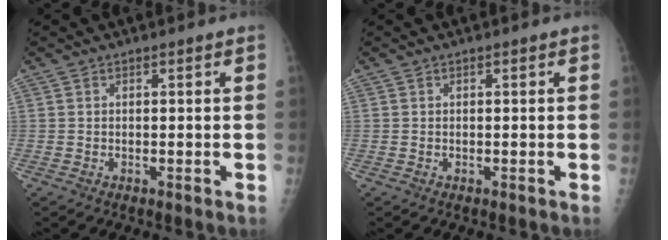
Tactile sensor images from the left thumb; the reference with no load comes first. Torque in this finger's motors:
{"motor_torque": [-0.03, 0.00, -0.04, -0.02, 0.00]}